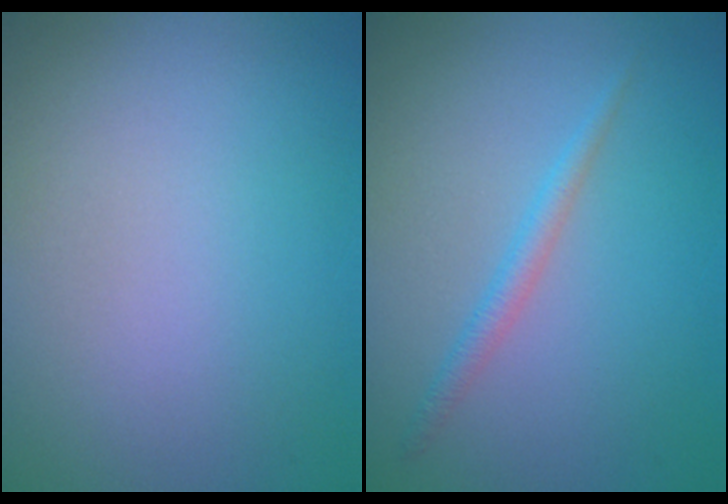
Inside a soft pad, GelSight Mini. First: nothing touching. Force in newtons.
{"total": 1.5, "press": 1.4, "slide": 0.1}